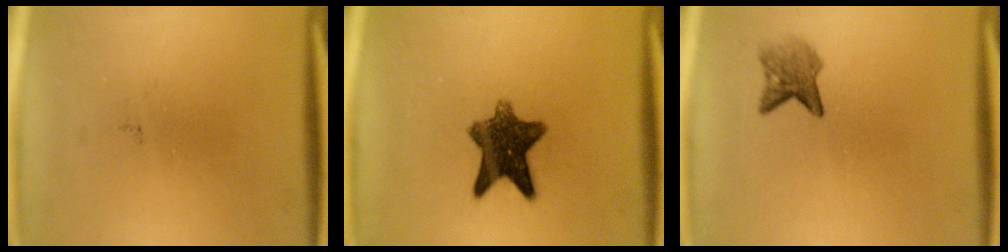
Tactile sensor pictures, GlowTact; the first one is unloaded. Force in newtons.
{"total": 9.6}
{"total": 2.9}